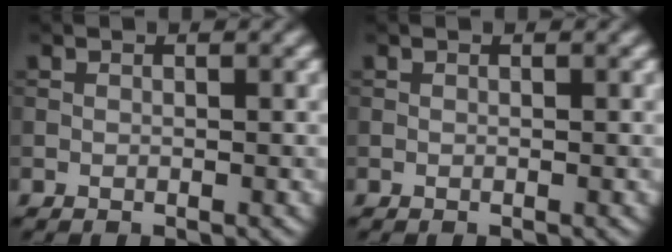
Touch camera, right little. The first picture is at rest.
{"total": 0.0}